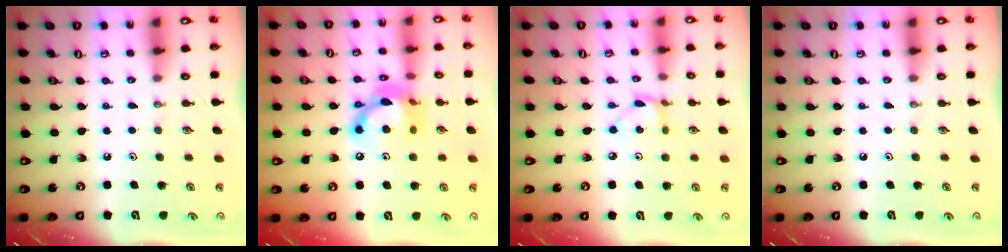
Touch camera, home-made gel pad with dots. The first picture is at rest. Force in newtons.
{"total": 13.7, "press": 13.7, "slide": 0.5}
{"total": 3.9, "press": 3.9, "slide": 0.1}
{"total": 0.0}